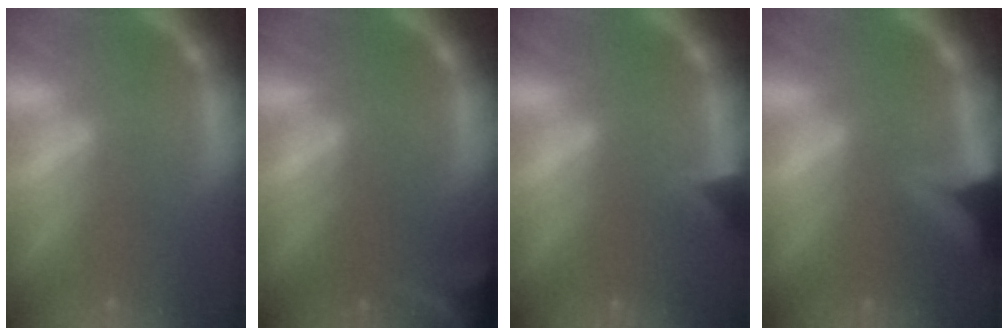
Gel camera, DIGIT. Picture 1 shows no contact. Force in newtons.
{"total": 8.0}
{"total": 1.9}
{"total": 6.0}